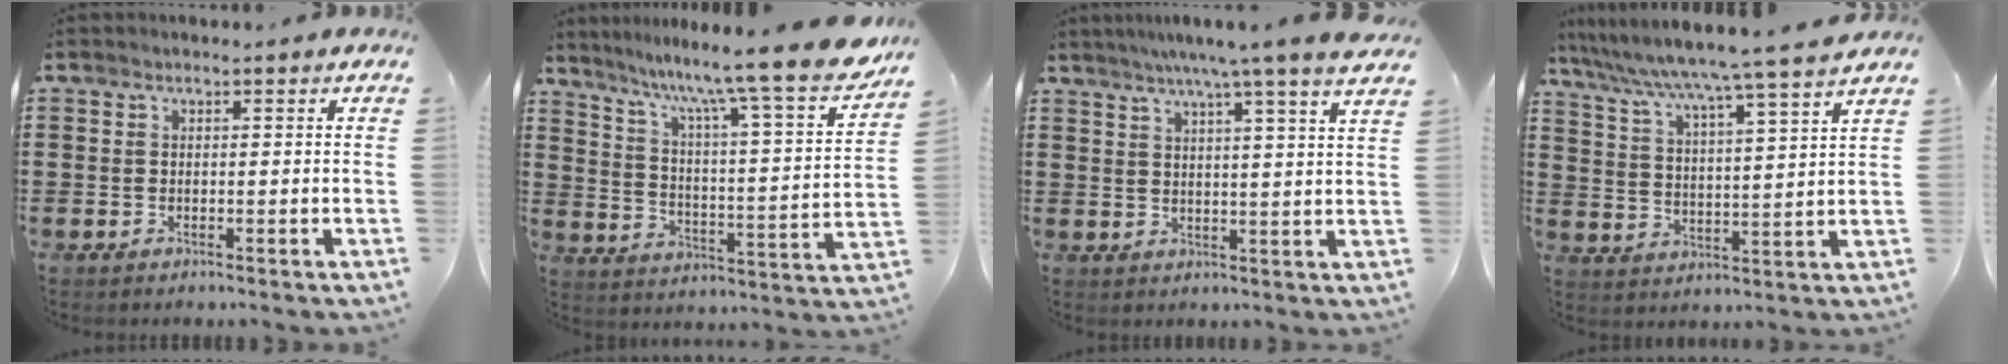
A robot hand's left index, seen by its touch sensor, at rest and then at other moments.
{"total": 11.1, "force": [9.2, -0.5, 6.2], "torque": [-0.127, -0.075, 0.140]}
{"total": 6.2, "force": [4.9, -1.1, 3.6], "torque": [-0.085, -0.019, 0.080]}
{"total": 5.7, "force": [5.0, -1.4, 2.4], "torque": [-0.069, -0.046, 0.074]}